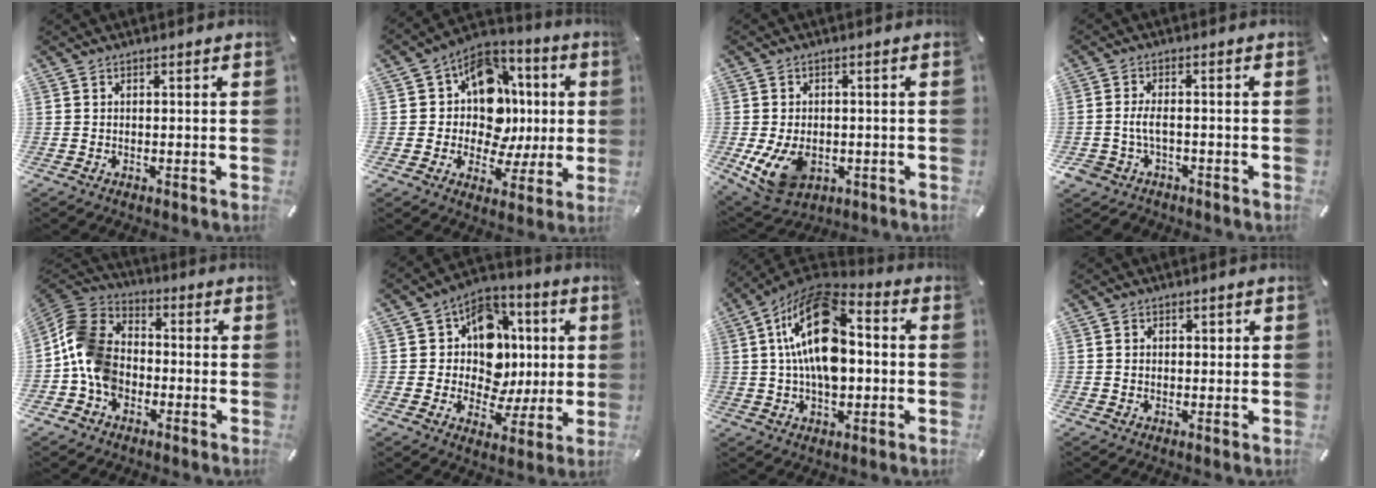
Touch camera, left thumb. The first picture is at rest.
{"total": 15.3, "force": [1.7, 12.5, 8.6], "torque": [-0.119, -0.017, 0.042]}
{"total": 9.6, "force": [-2.3, 7.2, 6.0], "torque": [-0.120, 0.003, -0.038]}
{"total": 4.9, "force": [-1.6, 3.1, 3.5], "torque": [-0.082, 0.006, -0.034]}
{"total": 12.6, "force": [-3.9, 10.0, 6.7], "torque": [-0.152, 0.035, -0.069]}
{"total": 14.1, "force": [1.2, 12.0, 7.2], "torque": [-0.097, -0.014, 0.030]}
{"total": 19.2, "force": [1.7, 11.6, 15.1], "torque": [-0.282, -0.003, 0.025]}
{"total": 2.0, "force": [0.3, 1.9, 0.8], "torque": [-0.002, 0.000, -0.003]}